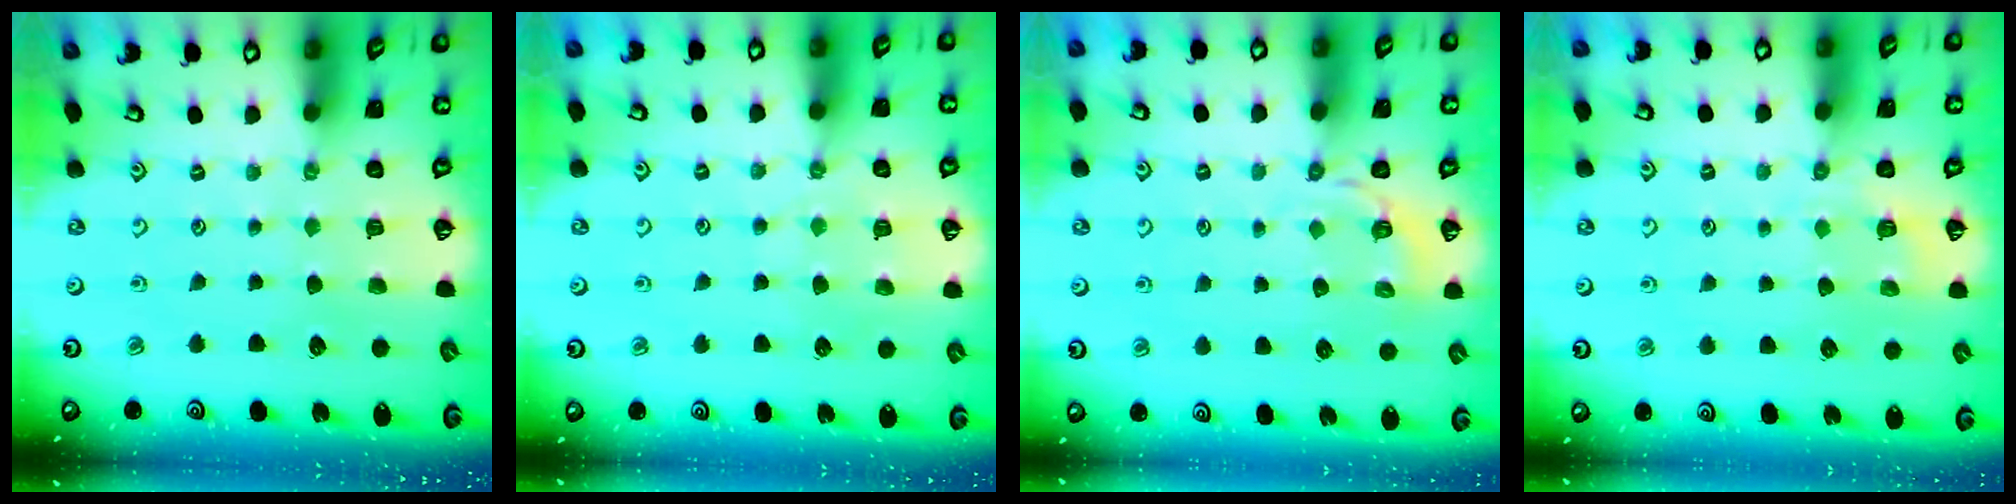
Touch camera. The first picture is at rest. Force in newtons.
{"total": 6.5, "press": 6.4, "slide": 0.6}
{"total": 3.2, "press": 2.7, "slide": 1.8}
{"total": 3.4, "press": 2.8, "slide": 1.9}